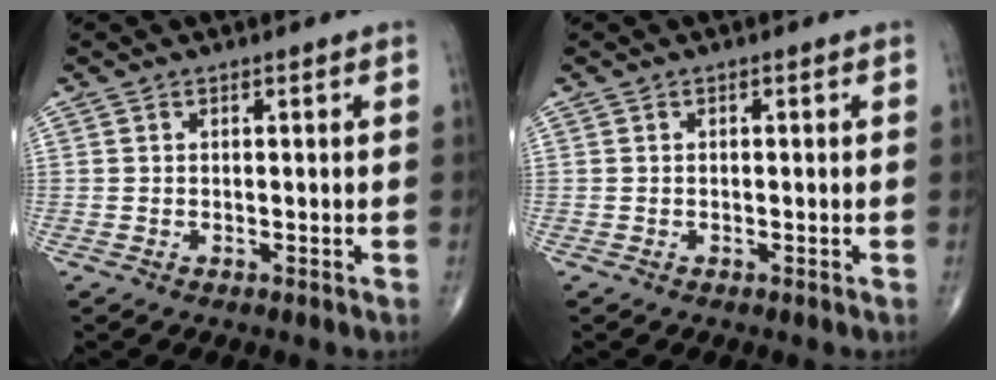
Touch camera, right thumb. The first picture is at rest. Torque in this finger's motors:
{"motor_torque": [-0.23, 0.00, 0.05, 0.06, 0.02]}